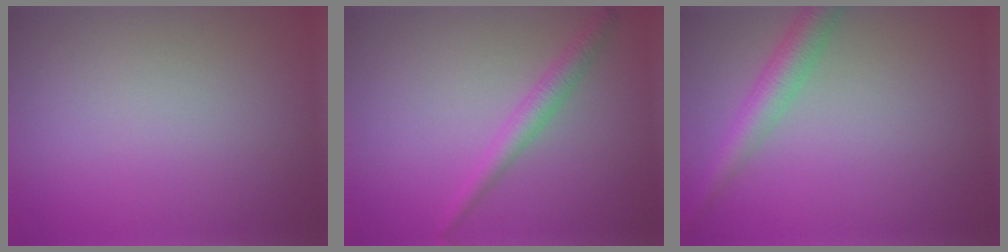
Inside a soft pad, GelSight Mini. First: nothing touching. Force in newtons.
{"total": 2.2, "press": 2.2, "slide": 0.1}
{"total": 3.6, "press": 3.6, "slide": 0.1}